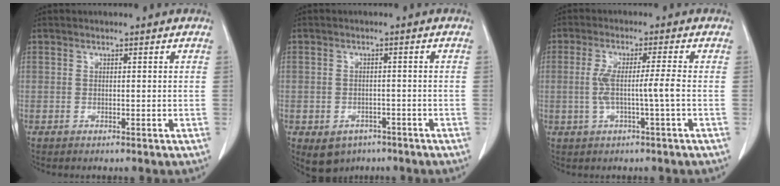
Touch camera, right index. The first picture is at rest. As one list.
[{"total": 5.2, "force": [-3.1, 3.9, 1.5], "torque": [-0.018, 0.006, -0.036]}, {"total": 5.3, "force": [-0.8, -0.5, 5.3], "torque": [-0.106, 0.006, -0.012]}]